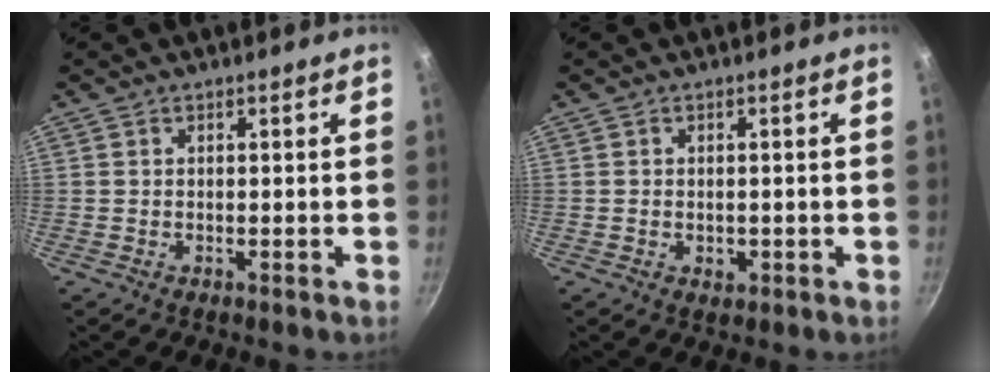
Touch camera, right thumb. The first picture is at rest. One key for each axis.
{"total": 1.9, "fx": -0.5, "fy": 1.5, "fz": 1.2, "tx": -0.015, "ty": 0.000, "tz": -0.005}